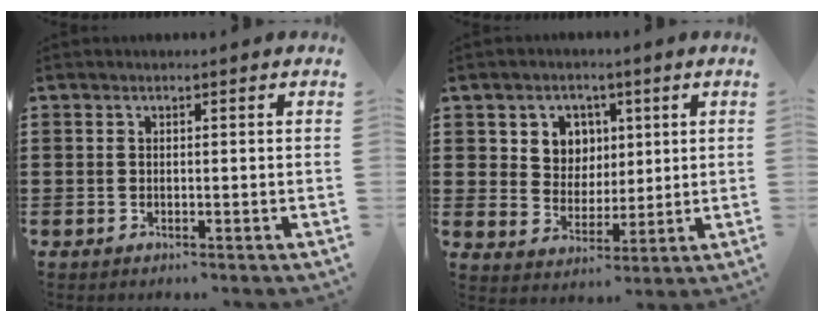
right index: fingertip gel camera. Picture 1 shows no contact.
{"total": 5.4, "force": [2.2, 4.9, 1.0], "torque": [-0.040, 0.008, 0.037]}